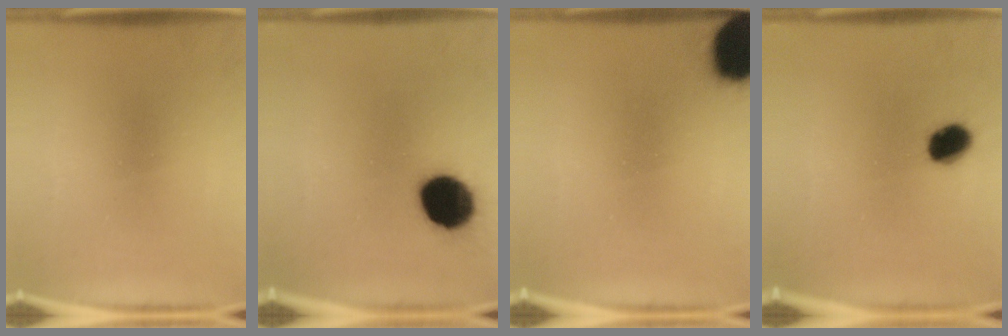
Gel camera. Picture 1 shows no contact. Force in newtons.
{"total": 14.1}
{"total": 18.9}
{"total": 6.6}